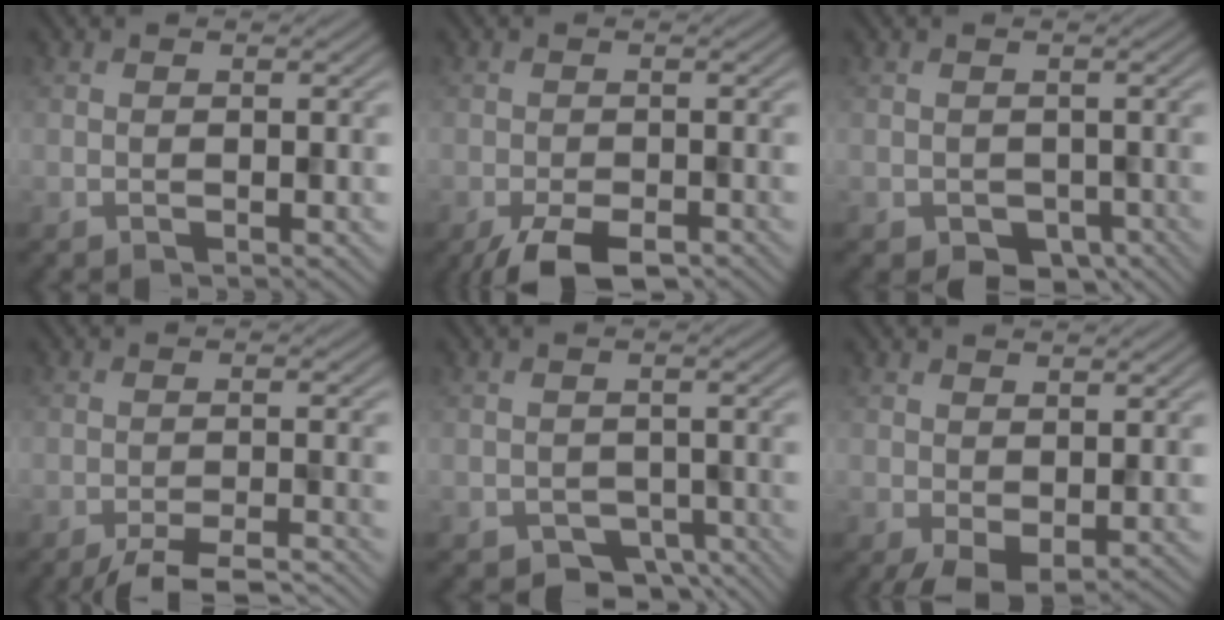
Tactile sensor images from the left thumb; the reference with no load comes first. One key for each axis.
{"total": 5.9, "fx": -4.1, "fy": 2.4, "fz": 3.5, "tx": -0.055, "ty": -0.014, "tz": -0.067}
{"total": 2.6, "fx": -1.4, "fy": 2.0, "fz": 0.9, "tx": -0.019, "ty": -0.014, "tz": -0.024}
{"total": 5.1, "fx": -4.2, "fy": 0.7, "fz": 2.9, "tx": -0.047, "ty": 0.003, "tz": -0.073}
{"total": 3.7, "fx": -2.6, "fy": 2.3, "fz": 1.1, "tx": -0.015, "ty": -0.011, "tz": -0.041}
{"total": 3.2, "fx": -0.9, "fy": 2.2, "fz": 2.3, "tx": -0.050, "ty": -0.010, "tz": -0.016}